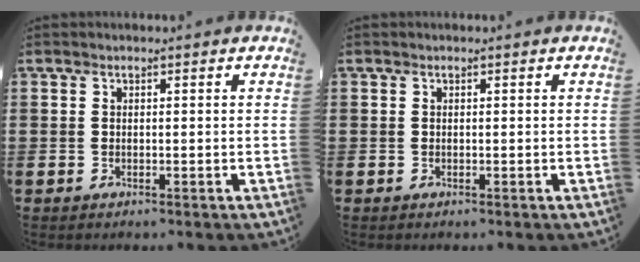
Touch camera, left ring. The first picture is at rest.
{"total": 0.0}